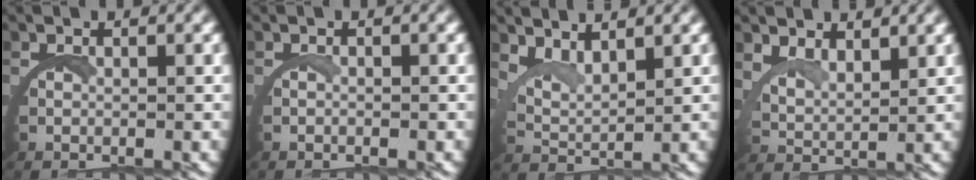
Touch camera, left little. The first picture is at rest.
{"total": 0.6, "force": [-0.2, -0.5, -0.1], "torque": [-0.007, -0.005, -0.002]}
{"total": 3.4, "force": [2.9, 1.1, 1.4], "torque": [-0.043, -0.005, 0.048]}
{"total": 3.2, "force": [3.0, 0.7, 0.9], "torque": [-0.035, -0.009, 0.056]}